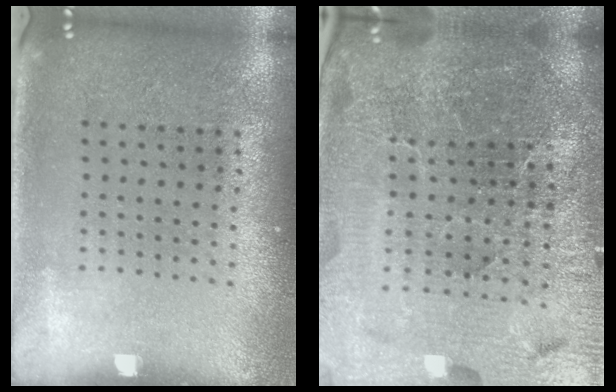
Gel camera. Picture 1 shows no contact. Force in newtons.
{"total": 6.6, "press": 5.9, "slide": 3.0}